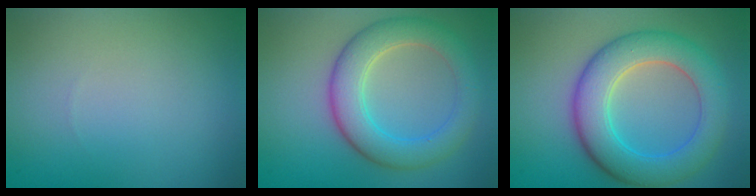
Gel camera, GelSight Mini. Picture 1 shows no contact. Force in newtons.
{"total": 5.7, "press": 5.7, "slide": 0.3}
{"total": 7.3, "press": 7.3, "slide": 0.1}